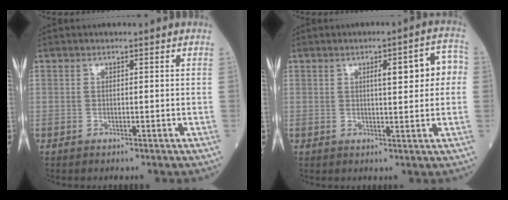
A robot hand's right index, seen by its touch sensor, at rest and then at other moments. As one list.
[{"total": 6.6, "force": [1.1, 1.4, 6.4], "torque": [-0.084, 0.023, 0.014]}]